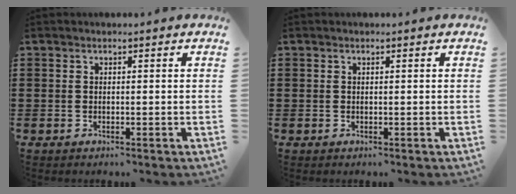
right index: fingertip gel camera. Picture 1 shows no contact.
{"total": 0.0}